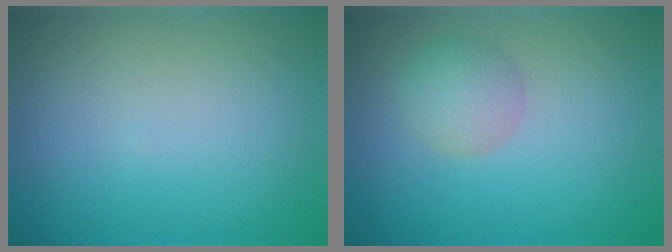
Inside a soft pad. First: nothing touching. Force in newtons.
{"total": 2.5, "press": 2.5, "slide": 0.1}